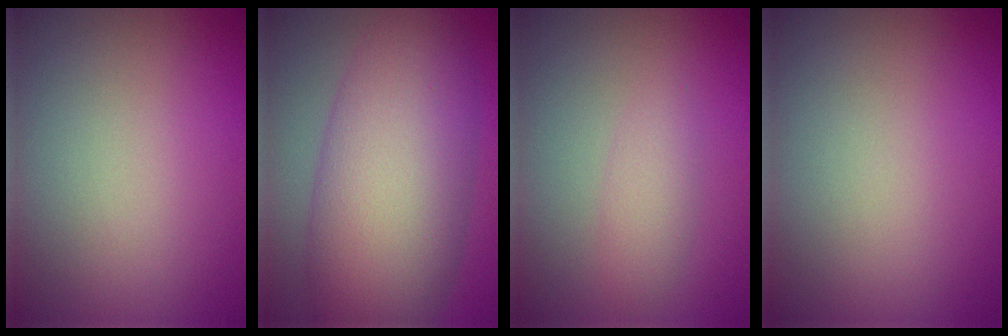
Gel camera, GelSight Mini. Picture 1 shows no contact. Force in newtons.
{"total": 11.0, "press": 11.0, "slide": 0.0}
{"total": 1.8, "press": 1.8, "slide": 0.0}
{"total": 0.0}